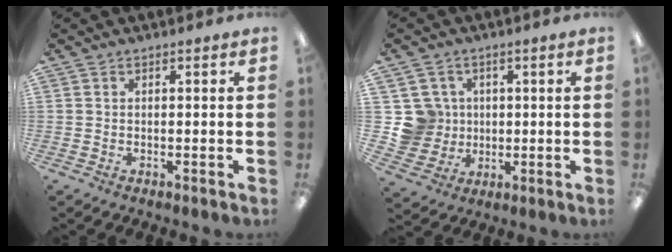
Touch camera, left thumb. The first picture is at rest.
{"total": 8.9, "force": [1.9, 8.6, 1.1], "torque": [-0.053, 0.000, 0.043]}